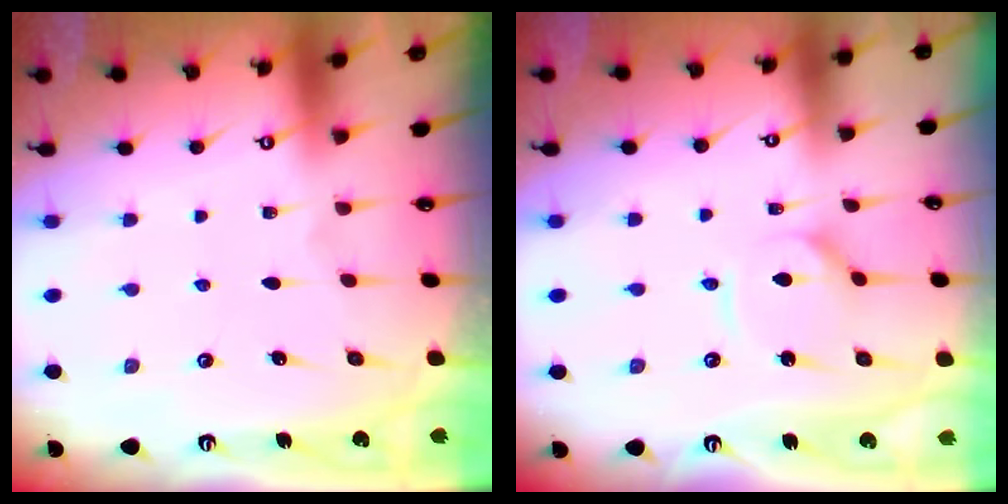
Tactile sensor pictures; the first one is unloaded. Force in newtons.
{"total": 5.4, "press": 5.4, "slide": 0.6}